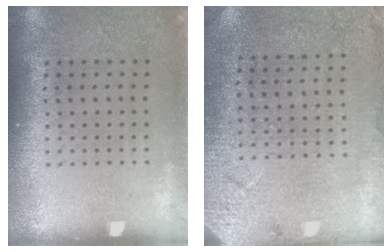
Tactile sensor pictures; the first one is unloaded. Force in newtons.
{"total": 2.6, "press": 2.5, "slide": 0.7}